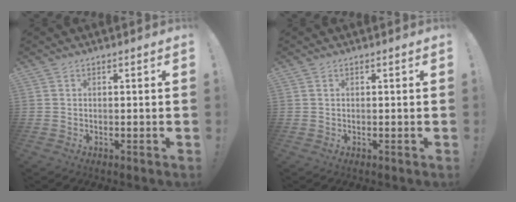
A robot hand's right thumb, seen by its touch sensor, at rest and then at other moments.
{"total": 0.0}